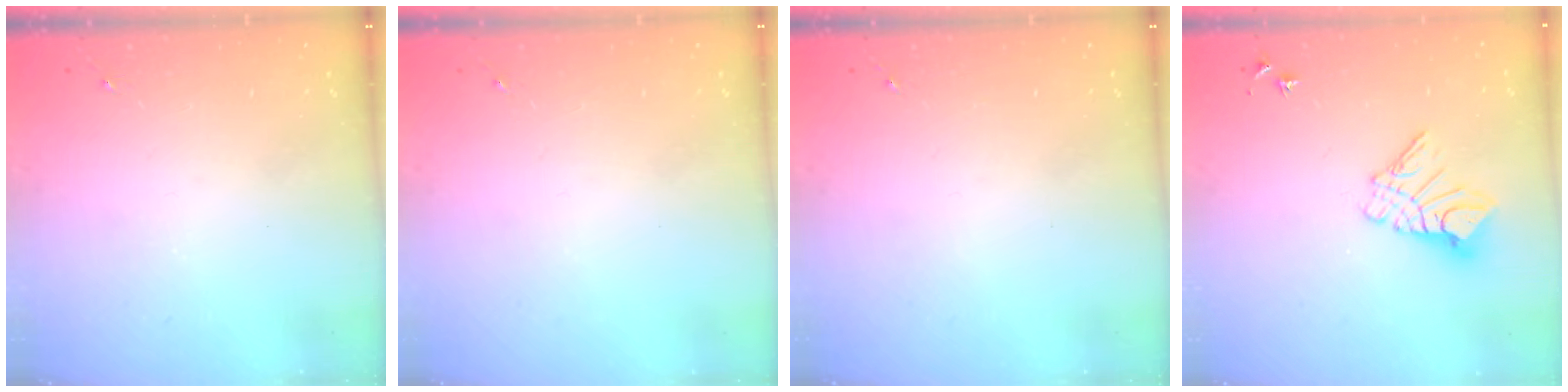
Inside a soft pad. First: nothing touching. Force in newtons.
{"total": 0.0}
{"total": 0.0}
{"total": 10.6, "press": 10.5, "slide": 1.1}